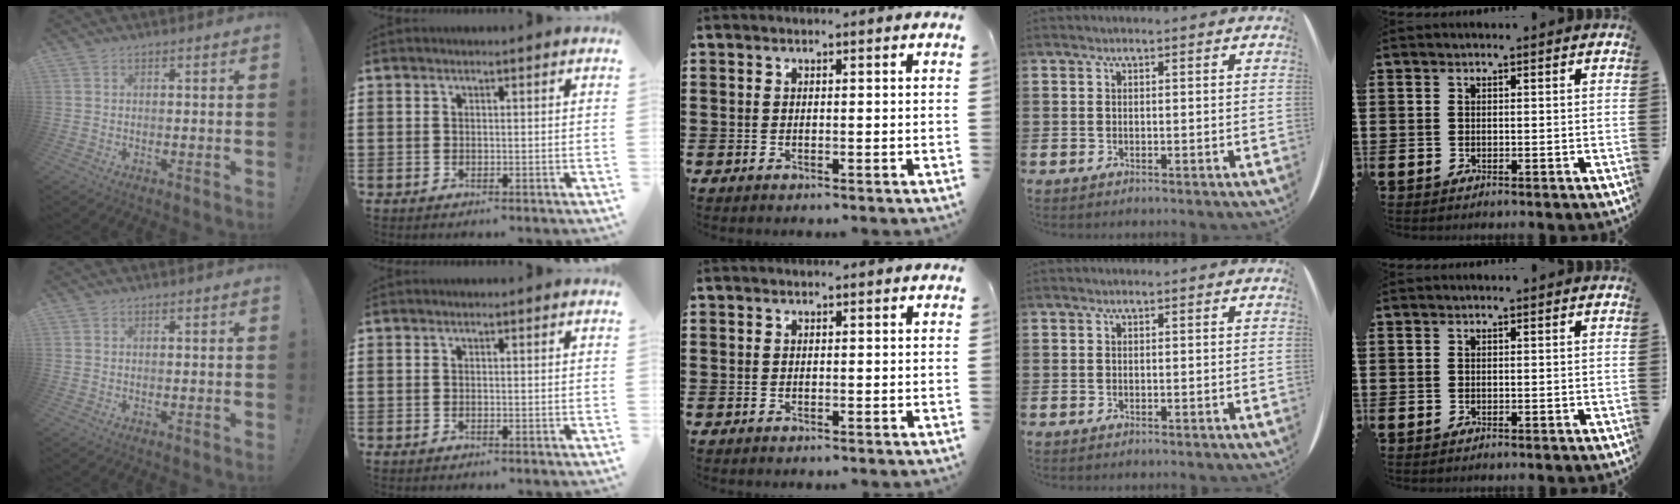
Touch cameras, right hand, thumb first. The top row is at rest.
{}